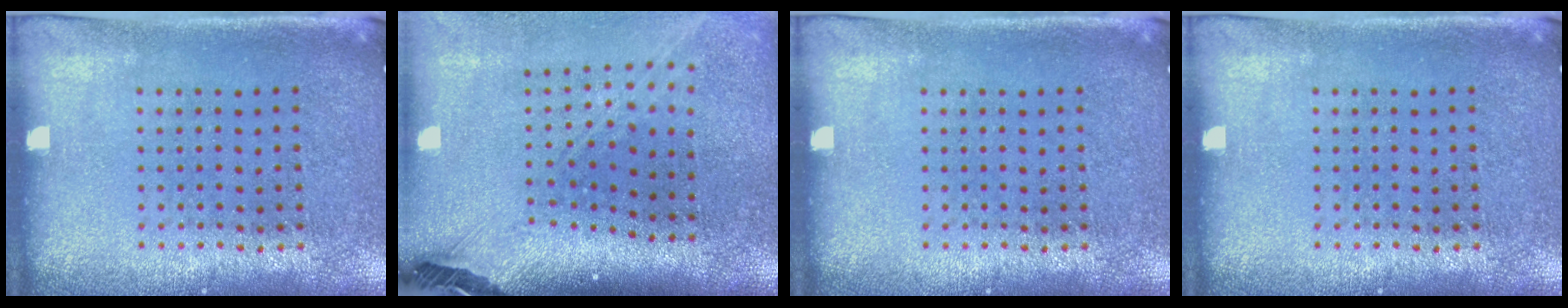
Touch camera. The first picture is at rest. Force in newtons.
{"total": 2.8, "press": 2.1, "slide": 1.9}
{"total": 0.0}
{"total": 0.0}